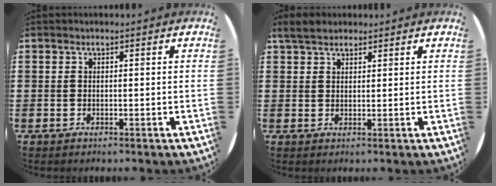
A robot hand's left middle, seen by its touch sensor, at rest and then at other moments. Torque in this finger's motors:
{"motor_torque": [0.65, -0.61, 0.06, 0.03]}